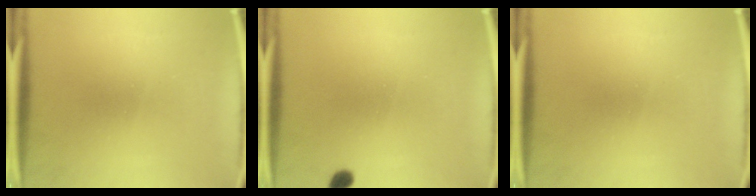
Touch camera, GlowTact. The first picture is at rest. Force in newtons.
{"total": 1.7}
{"total": 0.0}